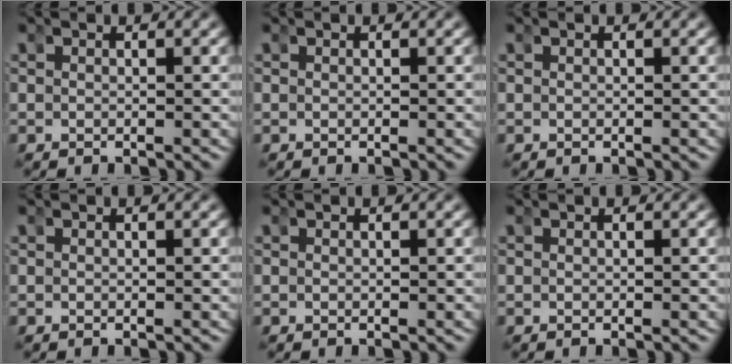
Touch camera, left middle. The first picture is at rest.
{"total": 0.0}
{"total": 0.0}
{"total": 0.0}
{"total": 0.0}
{"total": 0.0}